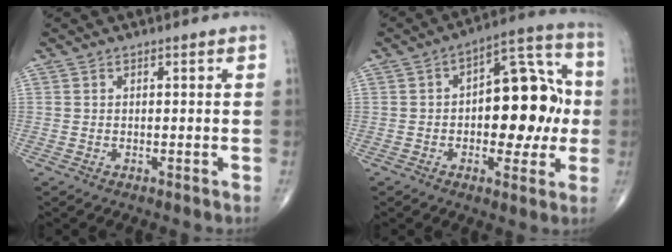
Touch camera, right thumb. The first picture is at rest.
{"total": 16.7, "force": [-0.5, 8.8, 14.1], "torque": [-0.146, 0.033, -0.011]}